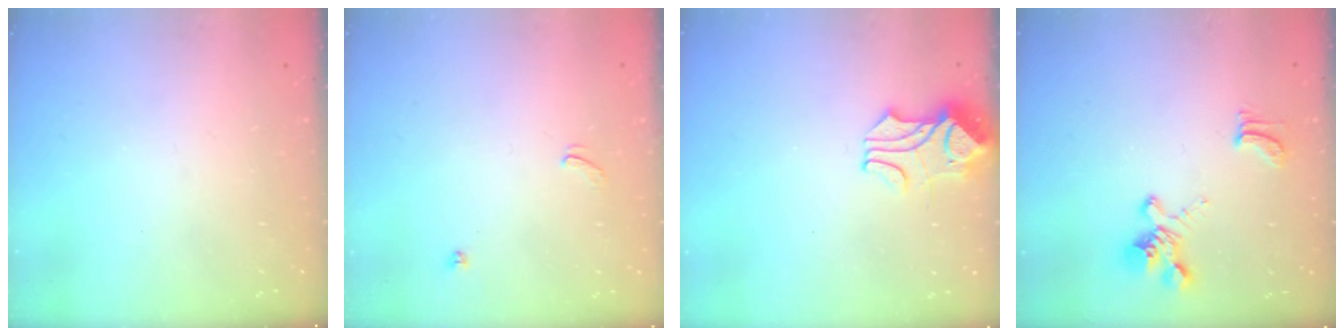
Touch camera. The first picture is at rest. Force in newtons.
{"total": 0.5, "press": 0.4, "slide": 0.3}
{"total": 1.7, "press": 1.2, "slide": 1.1}
{"total": 2.0, "press": 1.6, "slide": 1.2}